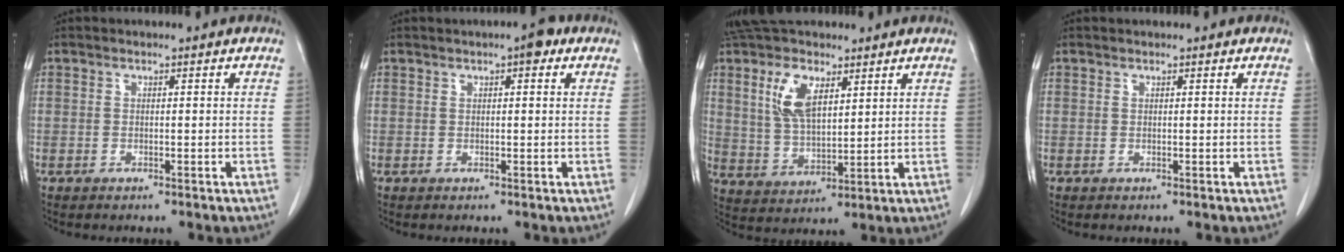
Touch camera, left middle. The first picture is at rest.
{"total": 2.6, "force": [1.4, 0.6, 2.1], "torque": [-0.033, 0.008, 0.015]}
{"total": 10.5, "force": [5.4, 4.7, 7.7], "torque": [-0.168, 0.015, 0.106]}
{"total": 0.6, "force": [0.6, 0.1, 0.2], "torque": [-0.010, 0.004, 0.008]}